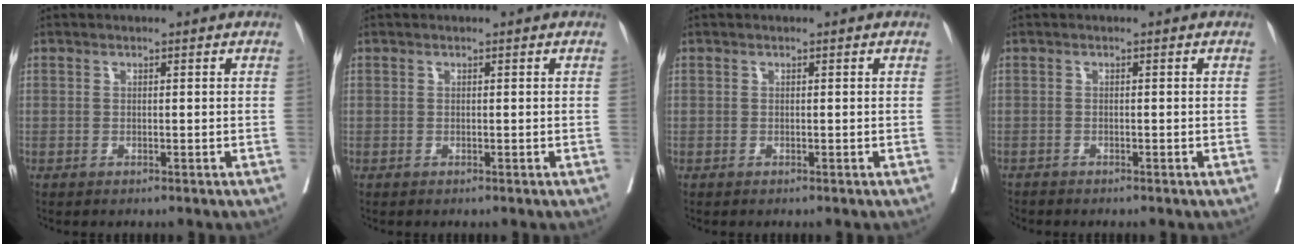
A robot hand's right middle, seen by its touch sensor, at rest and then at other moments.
{"total": 0.0}
{"total": 0.0}
{"total": 1.1, "force": [-1.1, 0.2, 0.0], "torque": [-0.006, -0.005, -0.023]}